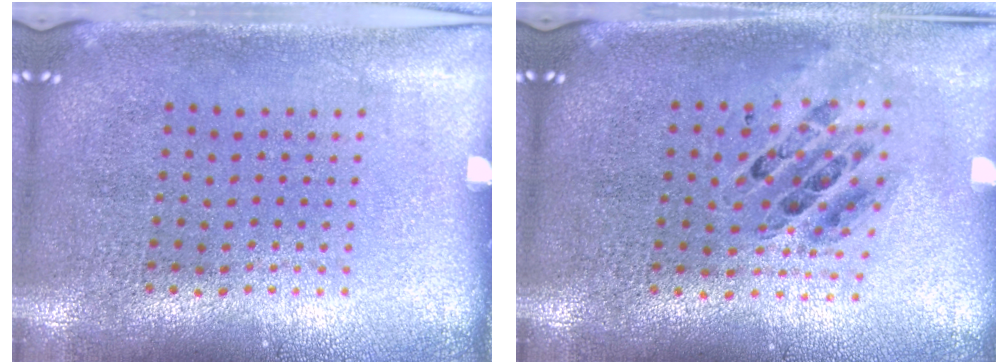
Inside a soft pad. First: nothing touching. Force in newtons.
{"total": 0.7, "press": 0.7, "slide": 0.1}